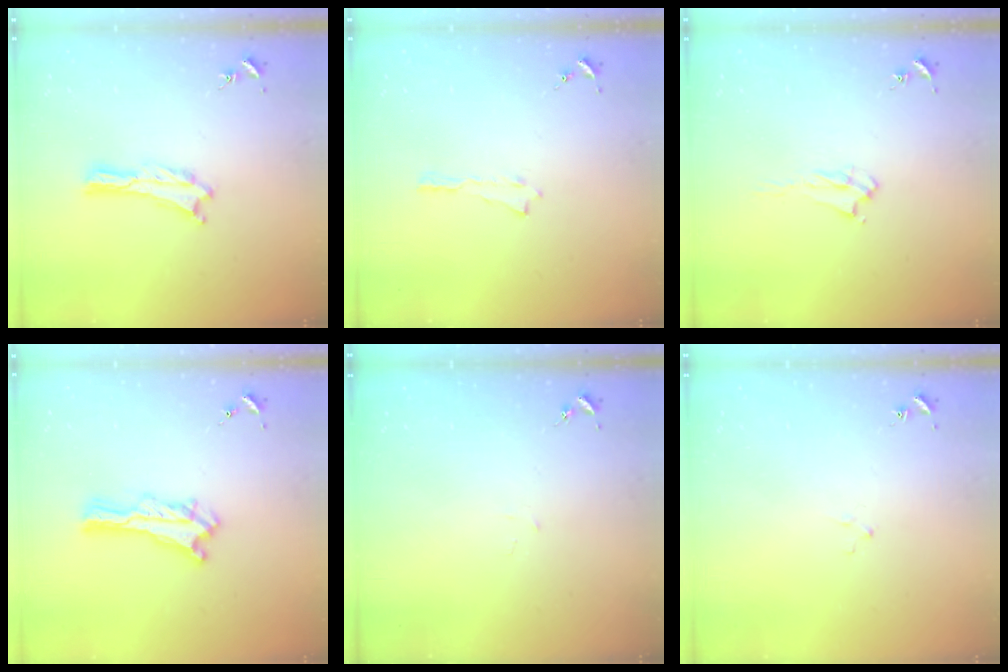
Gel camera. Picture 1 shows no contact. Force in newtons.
{"total": 0.0}
{"total": 2.2, "press": 2.2, "slide": 0.4}
{"total": 1.4, "press": 1.4, "slide": 0.2}
{"total": 1.0, "press": 1.0, "slide": 0.1}
{"total": 1.5, "press": 1.5, "slide": 0.2}